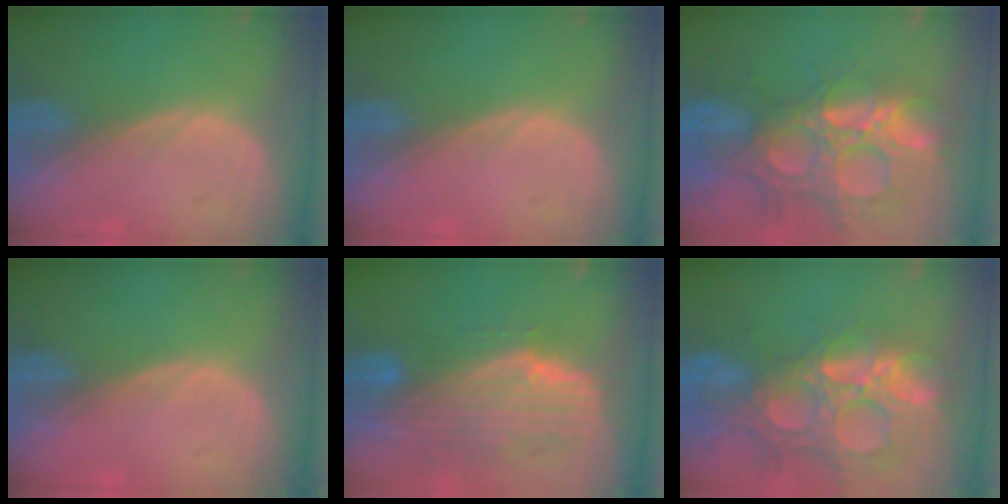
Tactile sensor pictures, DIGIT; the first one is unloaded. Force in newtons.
{"total": 0.0}
{"total": 14.8, "press": 12.3, "slide": 8.3}
{"total": 0.0}
{"total": 10.4, "press": 9.1, "slide": 5.0}
{"total": 14.7, "press": 12.1, "slide": 8.3}